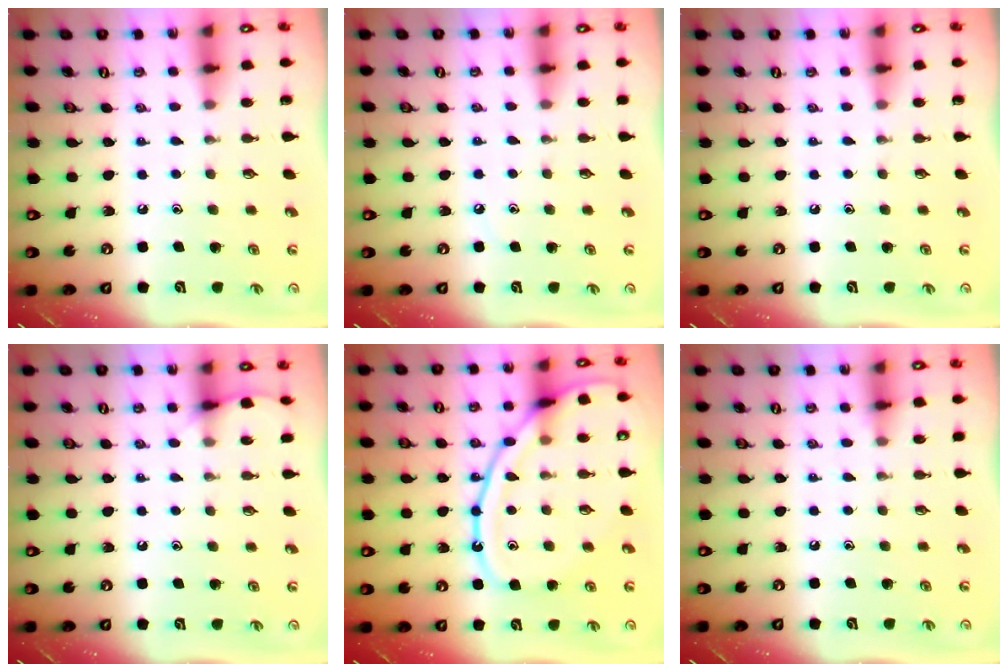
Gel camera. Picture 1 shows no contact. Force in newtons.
{"total": 2.7, "press": 2.7, "slide": 0.4}
{"total": 0.0}
{"total": 6.0, "press": 5.9, "slide": 0.7}
{"total": 15.7, "press": 15.6, "slide": 1.4}
{"total": 4.0, "press": 4.0, "slide": 0.4}